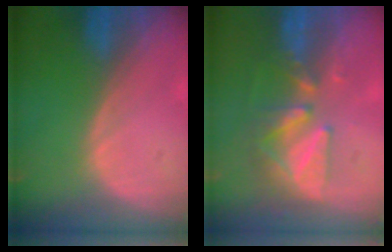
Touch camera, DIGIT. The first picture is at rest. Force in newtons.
{"total": 9.0, "press": 7.9, "slide": 4.3}